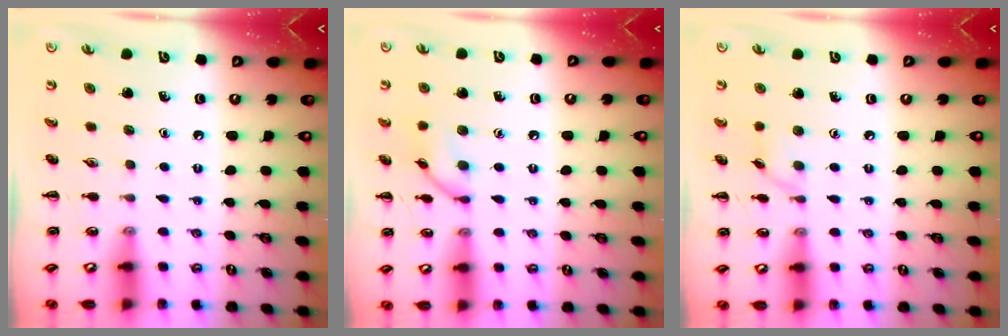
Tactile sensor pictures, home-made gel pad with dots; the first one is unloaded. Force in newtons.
{"total": 8.8, "press": 8.7, "slide": 0.5}
{"total": 5.4, "press": 5.3, "slide": 0.6}